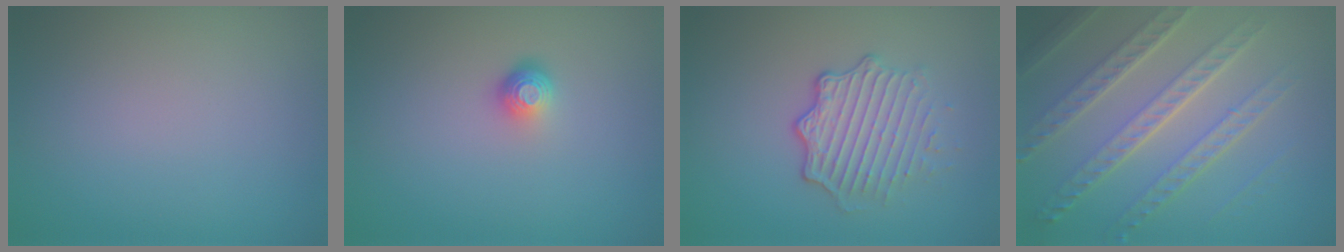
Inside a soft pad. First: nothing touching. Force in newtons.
{"total": 1.8, "press": 1.2, "slide": 1.3}
{"total": 4.9, "press": 3.3, "slide": 3.6}
{"total": 7.2, "press": 5.2, "slide": 5.1}